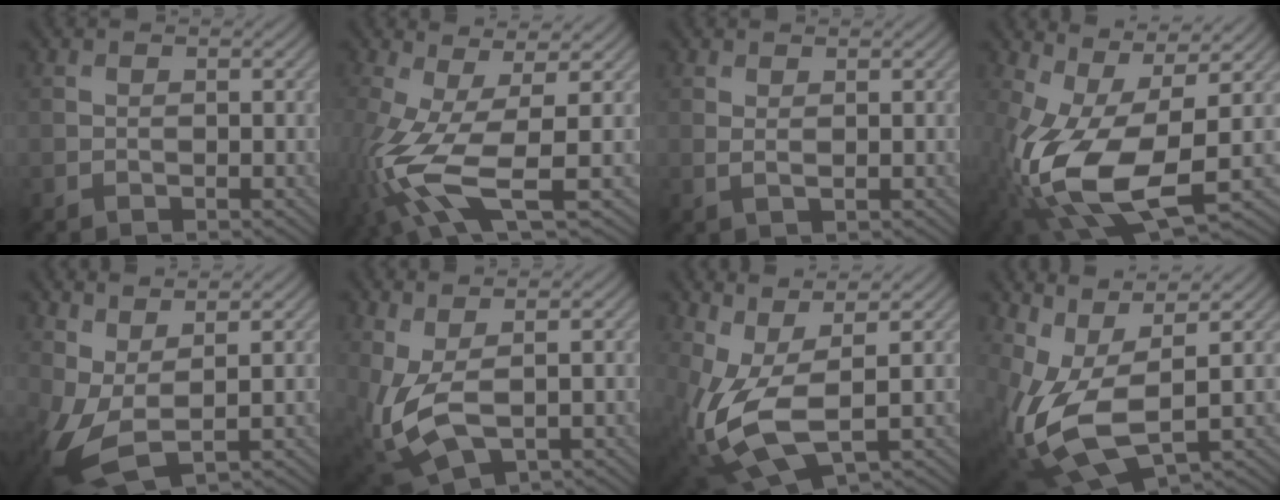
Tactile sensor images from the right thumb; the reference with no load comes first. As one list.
[{"total": 11.0, "force": [-2.9, 3.5, 10.0], "torque": [-0.237, -0.017, -0.054]}, {"total": 1.1, "force": [0.6, 0.2, 0.8], "torque": [-0.022, 0.002, 0.012]}, {"total": 14.3, "force": [-2.5, 6.6, 12.5], "torque": [-0.291, -0.022, -0.037]}, {"total": 6.6, "force": [0.4, 2.7, 6.0], "torque": [-0.151, -0.003, 0.007]}, {"total": 6.5, "force": [0.4, 3.2, 5.6], "torque": [-0.150, -0.011, 0.011]}, {"total": 9.0, "force": [0.1, 3.9, 8.1], "torque": [-0.197, -0.005, 0.003]}, {"total": 10.8, "force": [0.4, 5.1, 9.5], "torque": [-0.230, -0.010, 0.015]}]